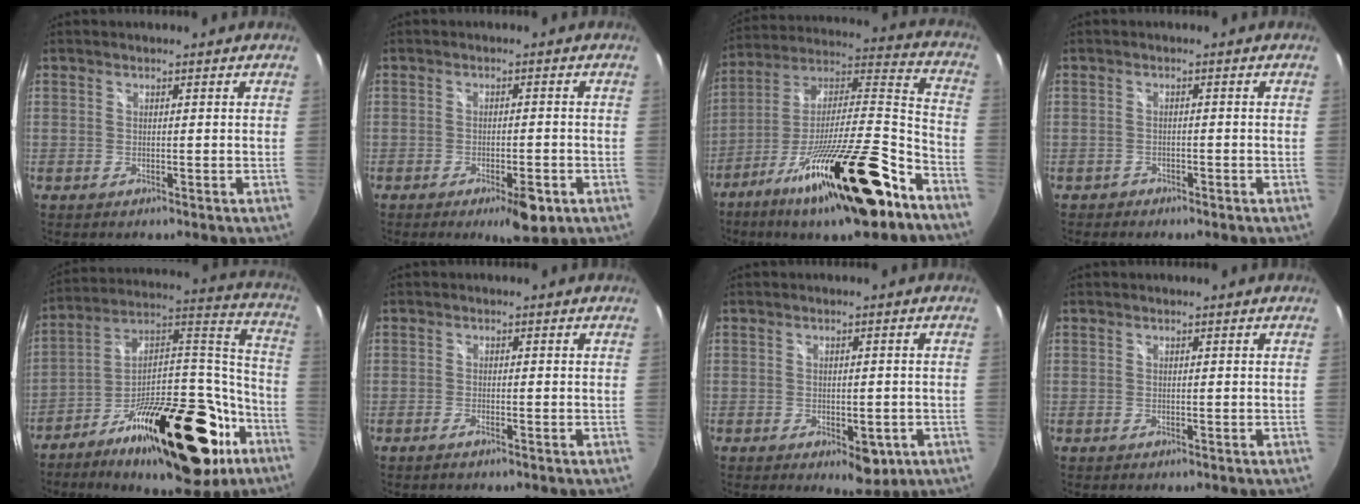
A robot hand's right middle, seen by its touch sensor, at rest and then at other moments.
{"total": 5.9, "force": [-3.3, 1.5, 4.7], "torque": [-0.078, -0.006, -0.042]}
{"total": 27.0, "force": [-16.2, 4.8, 21.1], "torque": [-0.344, -0.021, -0.266]}
{"total": 1.6, "force": [-1.3, 0.8, 0.2], "torque": [-0.009, 0.001, -0.020]}
{"total": 27.5, "force": [-14.7, 10.9, 20.6], "torque": [-0.291, 0.035, -0.226]}
{"total": 1.1, "force": [-0.8, 0.0, 0.7], "torque": [-0.016, -0.002, -0.018]}
{"total": 5.7, "force": [-2.5, 3.0, 4.2], "torque": [-0.059, -0.012, -0.027]}
{"total": 0.0}